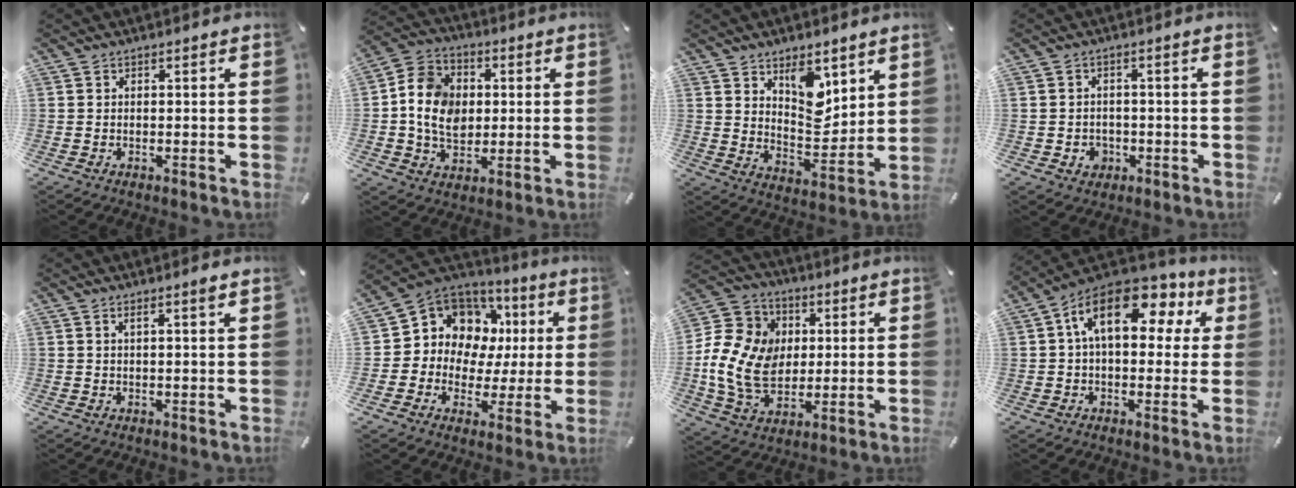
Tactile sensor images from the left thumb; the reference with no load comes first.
{"total": 11.5, "force": [0.3, 9.7, 6.2], "torque": [-0.123, 0.016, 0.008]}
{"total": 11.0, "force": [6.4, 6.9, 5.8], "torque": [-0.061, -0.046, 0.113]}
{"total": 3.7, "force": [-0.9, 3.5, 1.0], "torque": [-0.011, 0.002, -0.018]}
{"total": 2.1, "force": [1.2, 0.2, 1.7], "torque": [-0.035, -0.001, 0.021]}
{"total": 11.3, "force": [4.1, 10.1, 2.9], "torque": [-0.066, -0.038, 0.086]}
{"total": 15.0, "force": [0.0, 12.8, 7.9], "torque": [-0.187, 0.005, 0.004]}
{"total": 16.0, "force": [5.8, 8.9, 12.0], "torque": [-0.198, -0.013, 0.098]}